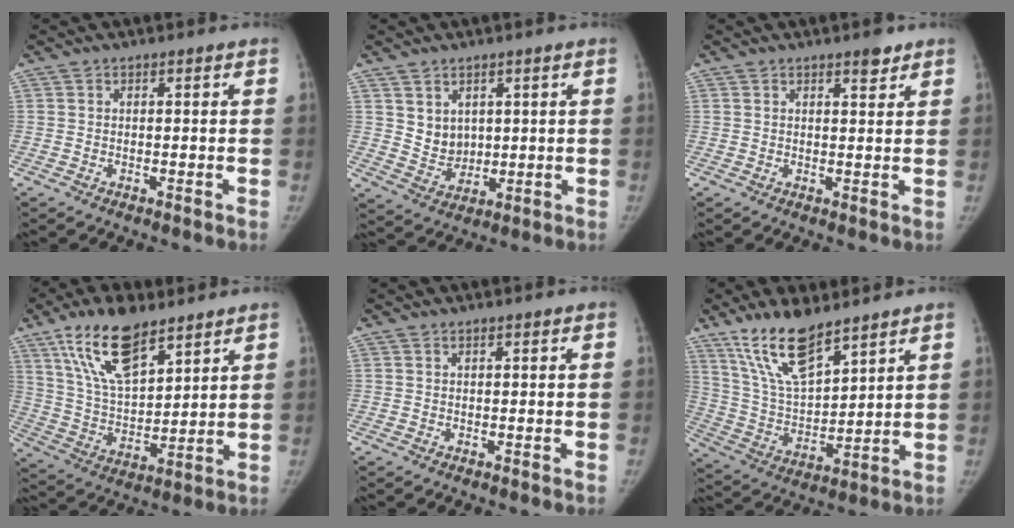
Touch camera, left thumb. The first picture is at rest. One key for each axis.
{"total": 4.4, "fx": 1.8, "fy": 3.8, "fz": 1.4, "tx": -0.002, "ty": -0.015, "tz": 0.043}
{"total": 2.8, "fx": 2.0, "fy": 0.9, "fz": 1.7, "tx": -0.015, "ty": -0.013, "tz": 0.029}
{"total": 15.7, "fx": 9.9, "fy": 6.6, "fz": 10.2, "tx": -0.157, "ty": -0.041, "tz": 0.193}
{"total": 0.0}
{"total": 14.3, "fx": 10.2, "fy": 4.6, "fz": 8.9, "tx": -0.145, "ty": -0.052, "tz": 0.209}